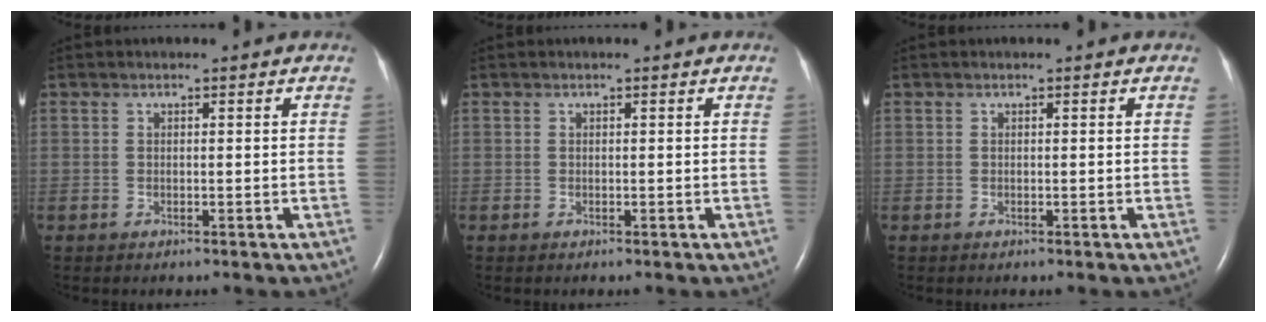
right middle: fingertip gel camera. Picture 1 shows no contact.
{"total": 0.0}
{"total": 0.0}